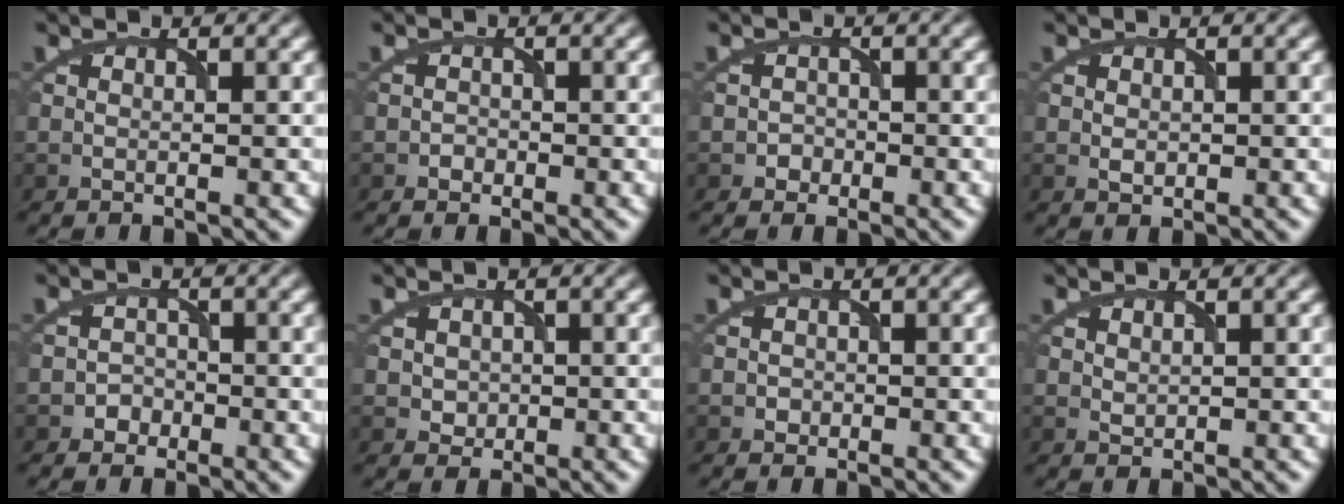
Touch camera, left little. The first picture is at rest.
{"total": 0.8, "force": [-0.4, 0.7, 0.1], "torque": [0.003, -0.001, -0.008]}
{"total": 1.2, "force": [-0.5, 1.0, 0.1], "torque": [0.007, 0.002, -0.010]}
{"total": 0.9, "force": [0.0, 0.7, 0.6], "torque": [-0.010, -0.002, 0.002]}
{"total": 1.5, "force": [-0.8, 1.3, 0.1], "torque": [0.008, 0.008, -0.016]}
{"total": 1.7, "force": [0.2, 1.6, 0.6], "torque": [-0.014, 0.000, 0.010]}
{"total": 0.8, "force": [-0.2, 0.8, 0.1], "torque": [0.003, -0.002, -0.005]}
{"total": 0.7, "force": [0.5, 0.4, 0.3], "torque": [-0.011, -0.001, 0.015]}